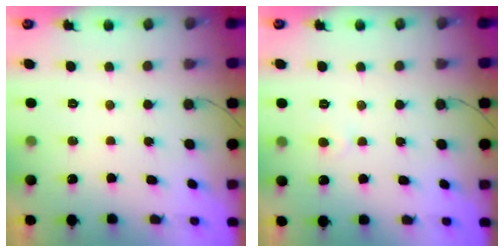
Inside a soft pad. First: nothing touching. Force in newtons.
{"total": 3.0, "press": 3.0, "slide": 0.3}